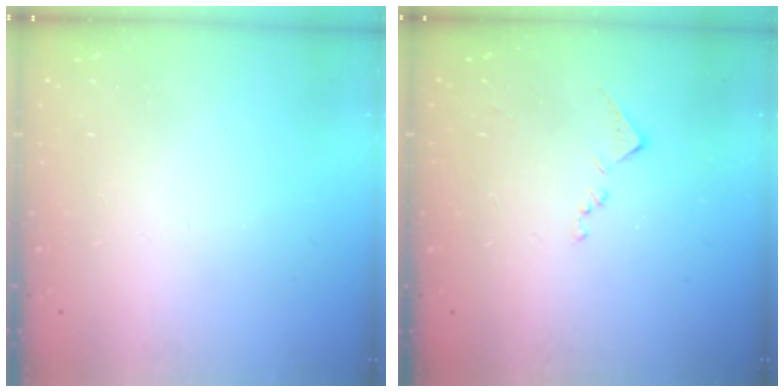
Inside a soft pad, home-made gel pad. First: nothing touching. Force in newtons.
{"total": 7.6, "press": 7.6, "slide": 0.6}